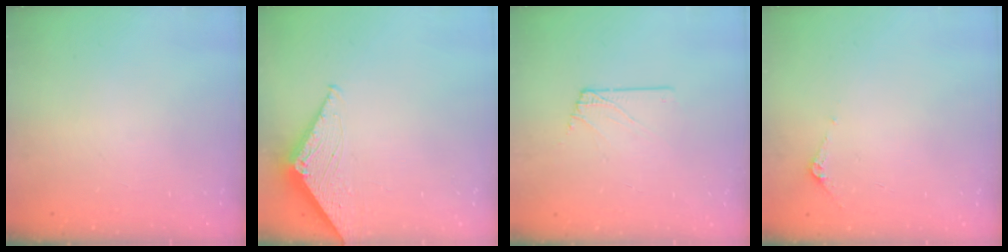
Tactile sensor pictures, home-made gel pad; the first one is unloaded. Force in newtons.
{"total": 2.8, "press": 2.8, "slide": 0.2}
{"total": 4.0, "press": 3.9, "slide": 0.7}
{"total": 4.2, "press": 4.2, "slide": 0.4}